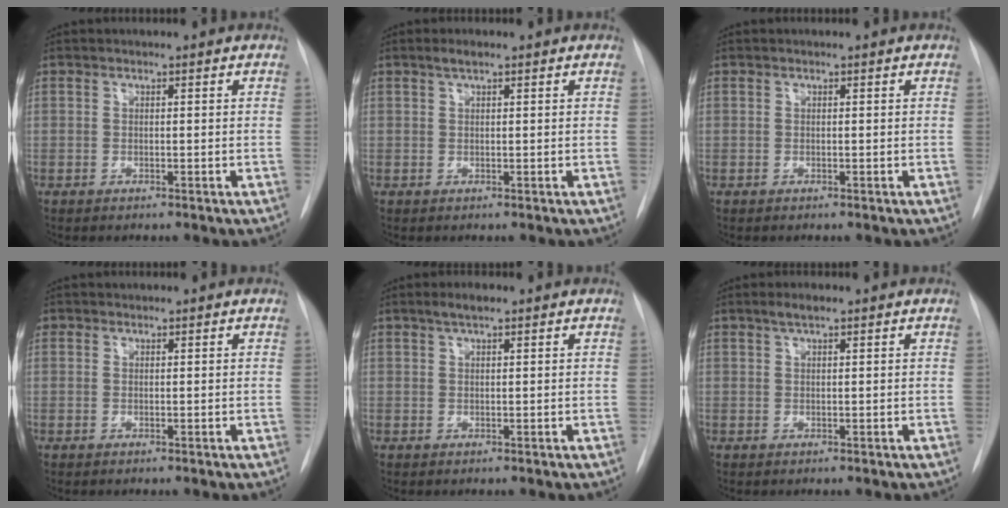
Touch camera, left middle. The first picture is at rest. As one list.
[{"total": 1.3, "force": [0.9, 0.2, 0.9], "torque": [-0.021, 0.005, 0.017]}, {"total": 0.0}, {"total": 0.5, "force": [0.3, 0.4, 0.0], "torque": [0.000, 0.005, 0.005]}, {"total": 2.0, "force": [1.4, 0.4, 1.4], "torque": [-0.030, 0.008, 0.023]}, {"total": 1.7, "force": [1.2, 0.3, 1.2], "torque": [-0.027, 0.006, 0.021]}]